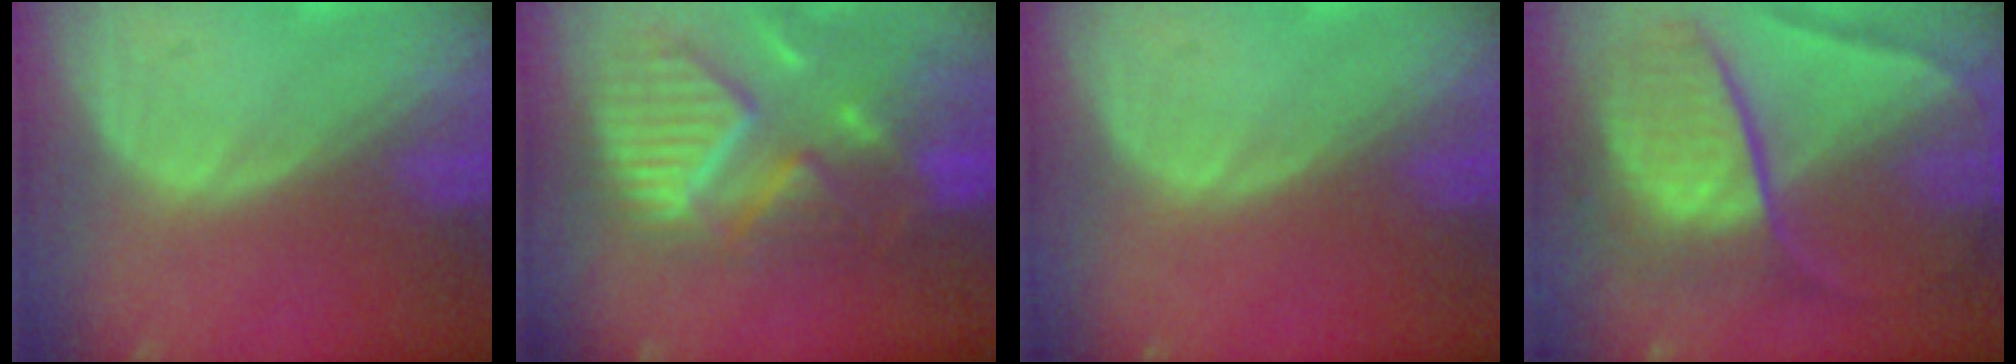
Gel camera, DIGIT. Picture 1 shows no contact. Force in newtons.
{"total": 12.0, "press": 10.5, "slide": 5.8}
{"total": 0.0}
{"total": 10.4, "press": 10.3, "slide": 1.1}